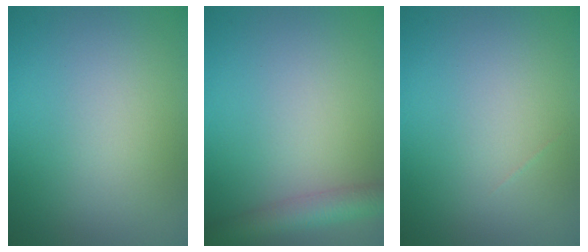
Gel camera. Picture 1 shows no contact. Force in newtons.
{"total": 3.5, "press": 3.5, "slide": 0.2}
{"total": 0.0}